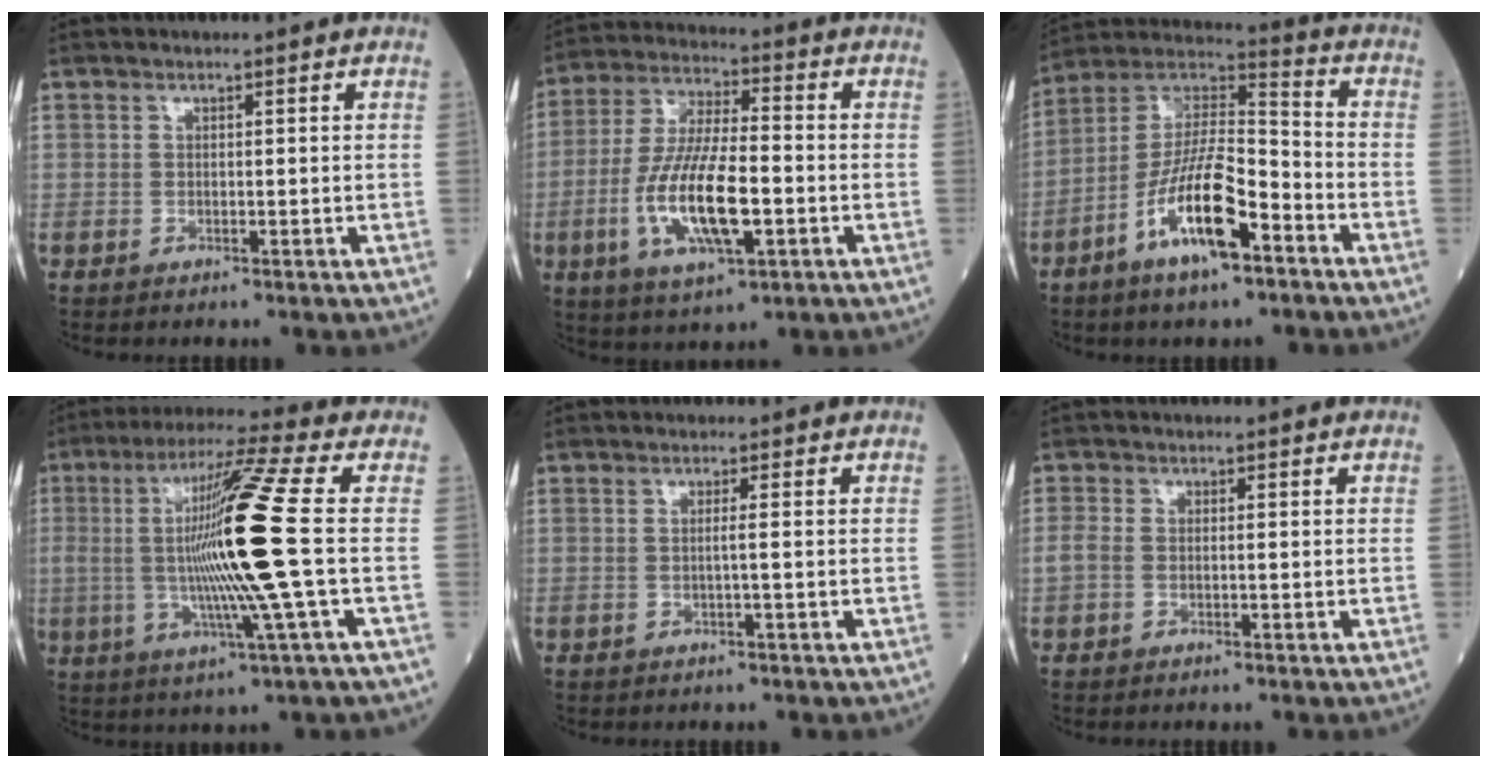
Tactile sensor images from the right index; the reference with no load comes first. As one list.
[{"total": 13.9, "force": [-3.6, 3.7, 12.9], "torque": [-0.267, -0.008, -0.062]}, {"total": 14.5, "force": [-6.9, 3.6, 12.2], "torque": [-0.239, 0.006, -0.125]}, {"total": 16.6, "force": [0.0, -1.8, 16.5], "torque": [-0.323, -0.002, -0.010]}, {"total": 1.0, "force": [-0.2, -0.4, 0.9], "torque": [-0.013, 0.001, -0.006]}, {"total": 1.7, "force": [-0.5, 1.0, 1.3], "torque": [-0.037, 0.002, -0.010]}]